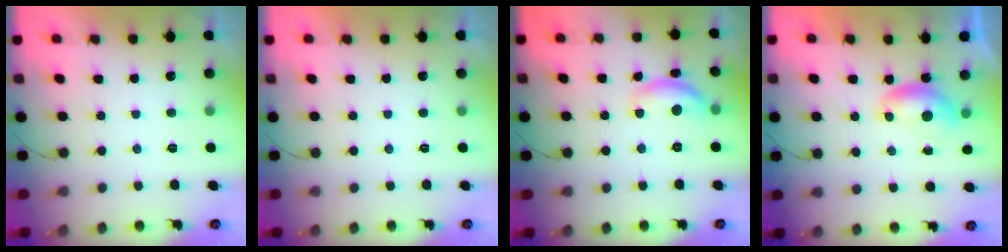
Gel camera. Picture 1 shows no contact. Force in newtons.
{"total": 0.0}
{"total": 9.9, "press": 9.9, "slide": 0.6}
{"total": 6.2, "press": 6.2, "slide": 0.7}